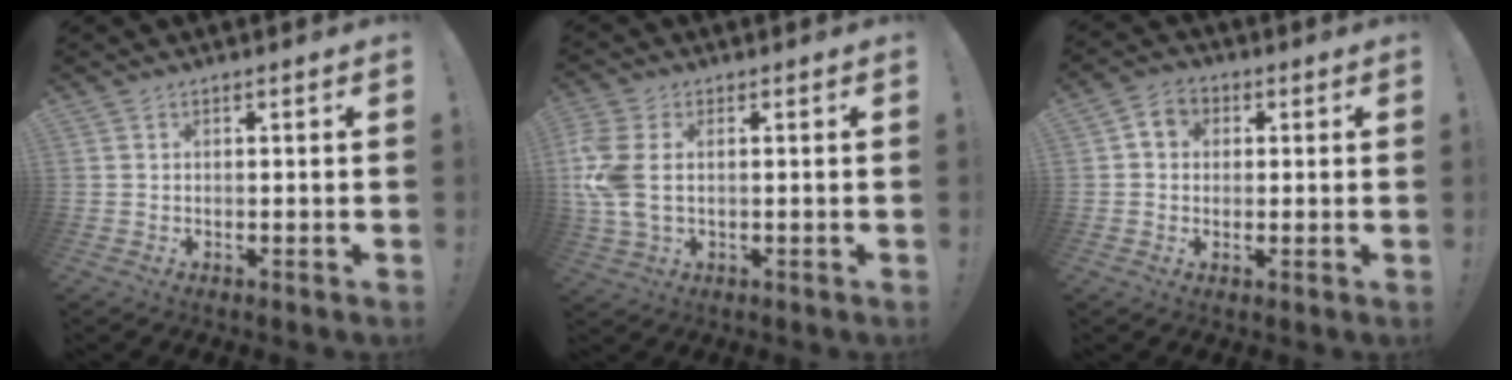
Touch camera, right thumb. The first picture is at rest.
{"total": 9.2, "force": [1.3, 6.0, 6.9], "torque": [-0.164, -0.005, 0.027]}
{"total": 5.2, "force": [1.1, 4.4, 2.6], "torque": [-0.042, 0.010, 0.022]}